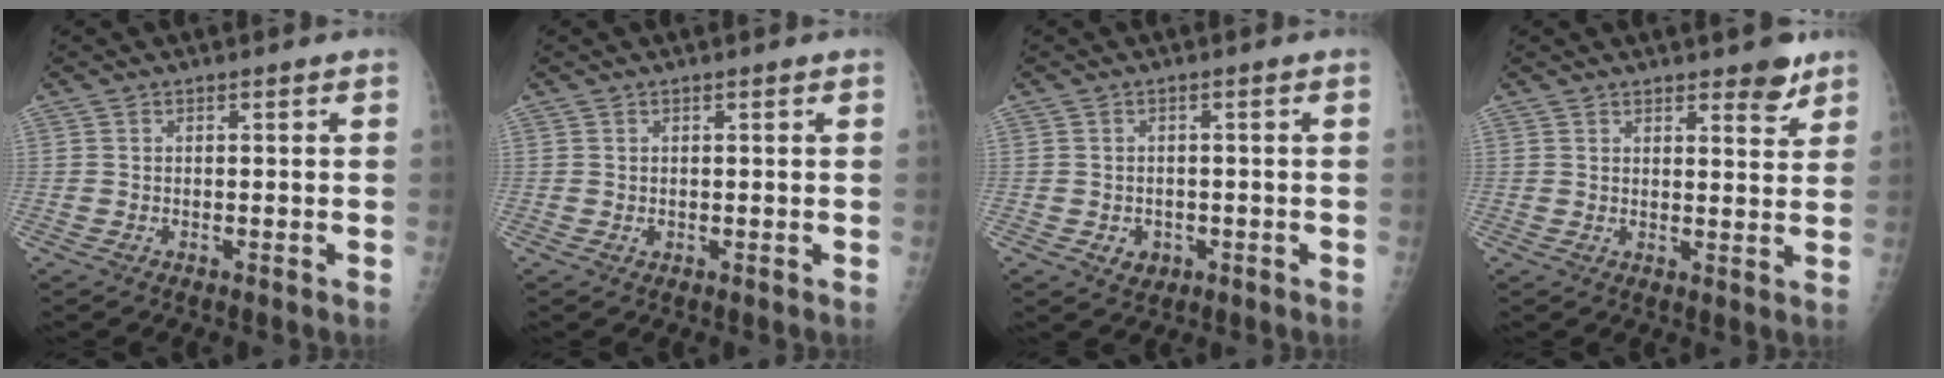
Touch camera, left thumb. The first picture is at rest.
{"total": 0.7, "force": [0.2, 0.4, 0.5], "torque": [-0.002, 0.000, 0.005]}
{"total": 2.8, "force": [-0.9, 2.3, 1.2], "torque": [-0.007, 0.003, -0.004]}
{"total": 4.8, "force": [3.5, 1.7, 2.9], "torque": [-0.020, -0.023, 0.045]}